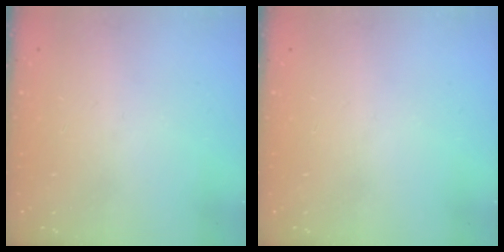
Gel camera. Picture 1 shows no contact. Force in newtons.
{"total": 0.0}